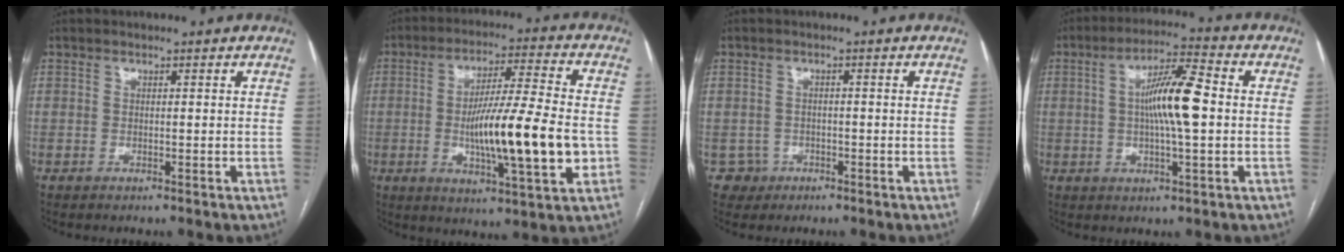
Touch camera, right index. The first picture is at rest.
{"total": 16.5, "force": [-2.4, 1.5, 16.3], "torque": [-0.275, -0.008, -0.039]}
{"total": 2.9, "force": [-1.2, 2.6, -0.5], "torque": [0.016, 0.013, -0.019]}
{"total": 10.1, "force": [0.4, 1.3, 10.0], "torque": [-0.181, 0.014, 0.002]}